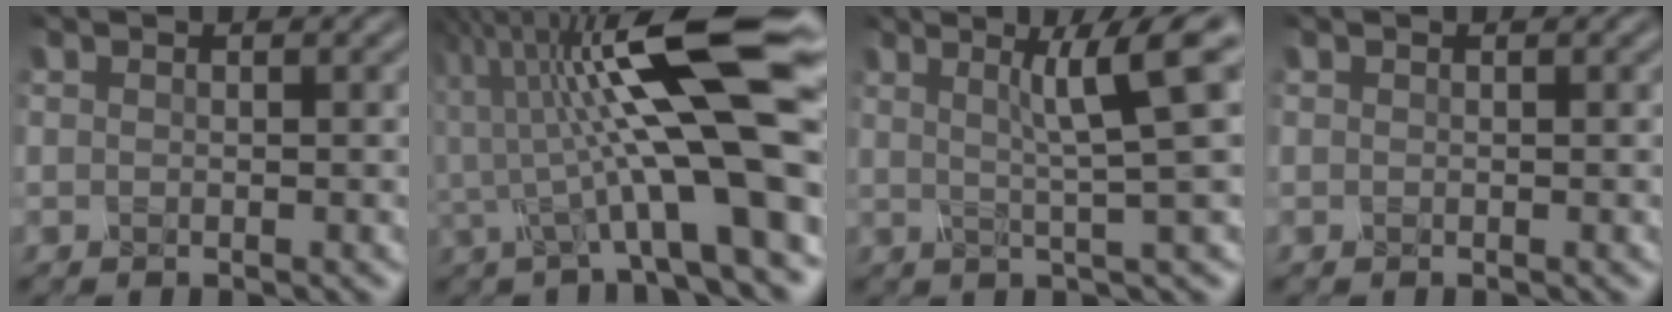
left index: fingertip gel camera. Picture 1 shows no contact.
{"total": 12.2, "force": [0.2, 2.4, 11.9], "torque": [-0.197, 0.015, 0.014]}
{"total": 5.6, "force": [1.6, -0.2, 5.4], "torque": [-0.084, 0.015, 0.046]}
{"total": 0.0}